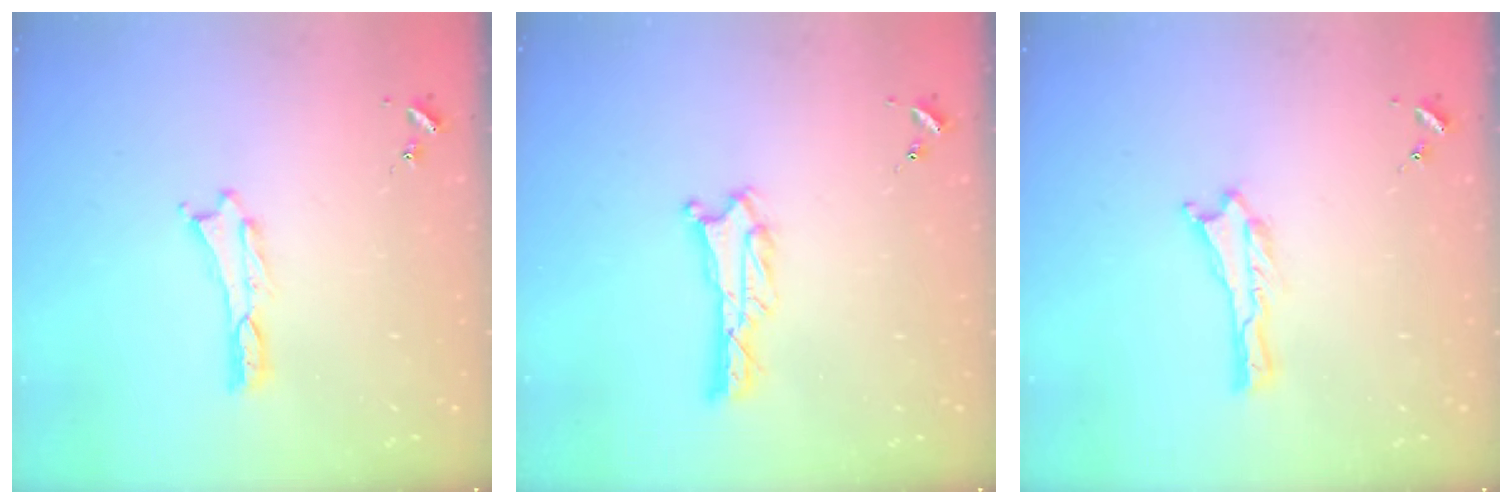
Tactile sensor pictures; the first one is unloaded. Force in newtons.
{"total": 0.7, "press": 0.7, "slide": 0.1}
{"total": 0.0}